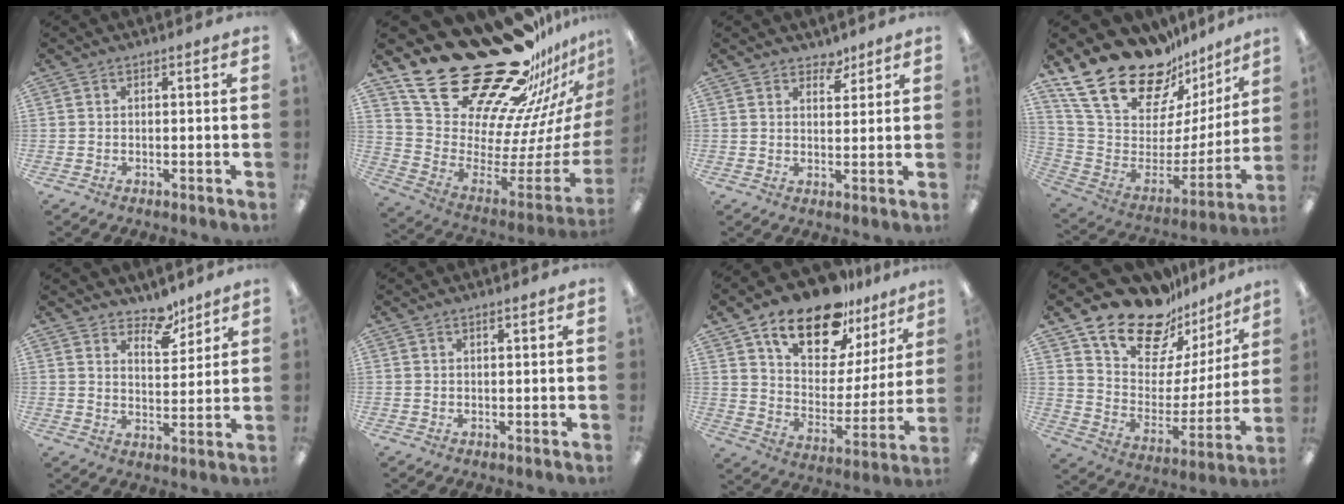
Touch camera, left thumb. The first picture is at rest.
{"total": 33.4, "force": [25.6, 14.4, 15.9], "torque": [-0.196, -0.222, 0.494]}
{"total": 4.0, "force": [3.4, 2.0, 0.6], "torque": [0.005, -0.022, 0.059]}
{"total": 25.1, "force": [18.6, 12.1, 11.8], "torque": [-0.202, -0.132, 0.347]}
{"total": 7.3, "force": [6.3, 3.2, 1.9], "torque": [-0.016, -0.044, 0.112]}
{"total": 0.6, "force": [0.5, 0.2, 0.2], "torque": [-0.005, 0.001, 0.010]}
{"total": 18.4, "force": [13.6, 8.6, 9.0], "torque": [-0.160, -0.083, 0.240]}
{"total": 18.8, "force": [15.7, 8.7, 5.6], "torque": [-0.108, -0.123, 0.278]}